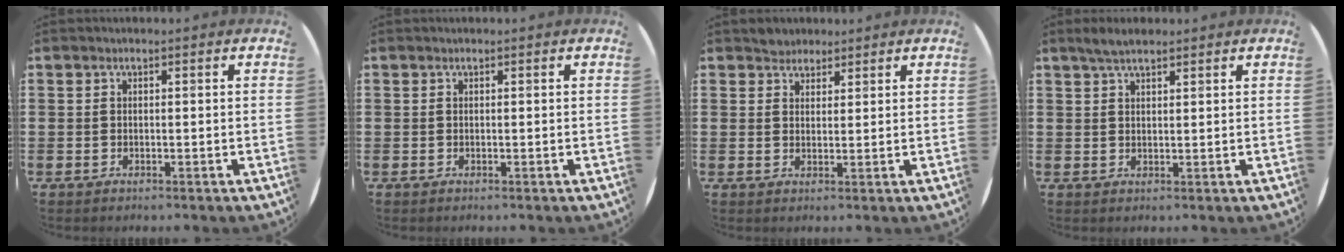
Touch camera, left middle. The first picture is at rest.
{"total": 0.0}
{"total": 2.4, "force": [2.2, 0.9, -0.3], "torque": [0.010, 0.002, 0.042]}
{"total": 2.6, "force": [2.2, 0.6, 1.3], "torque": [-0.028, 0.007, 0.040]}